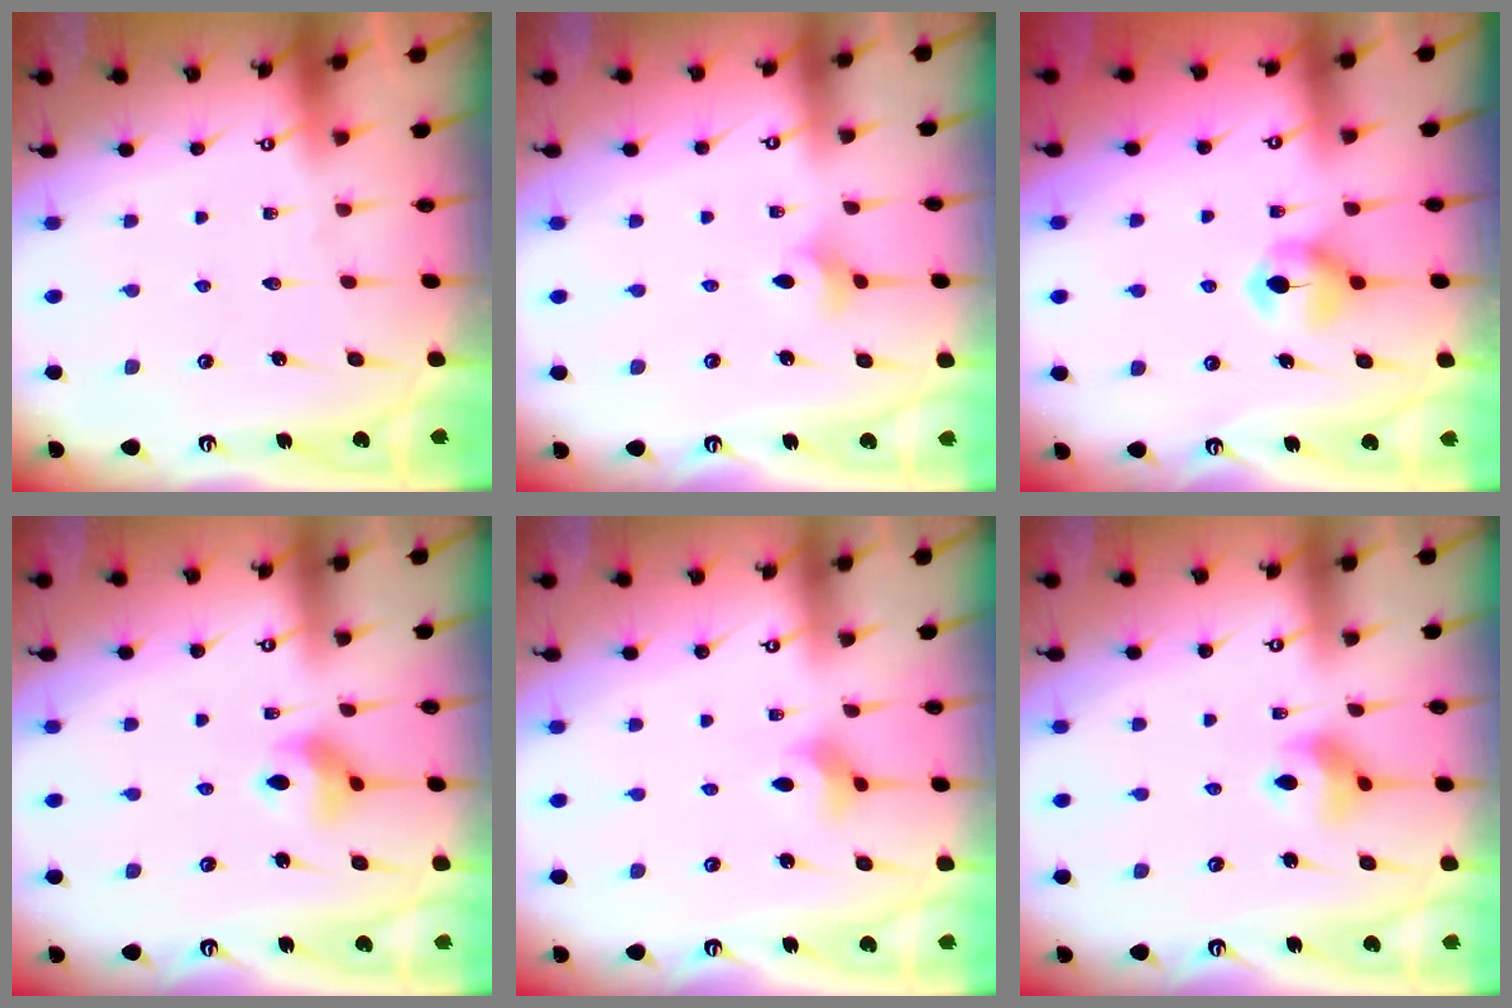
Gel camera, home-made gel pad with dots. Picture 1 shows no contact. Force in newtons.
{"total": 3.3, "press": 3.2, "slide": 0.7}
{"total": 6.4, "press": 6.4, "slide": 0.6}
{"total": 7.5, "press": 7.4, "slide": 1.4}
{"total": 3.1, "press": 3.1, "slide": 0.4}
{"total": 7.5, "press": 7.4, "slide": 1.4}